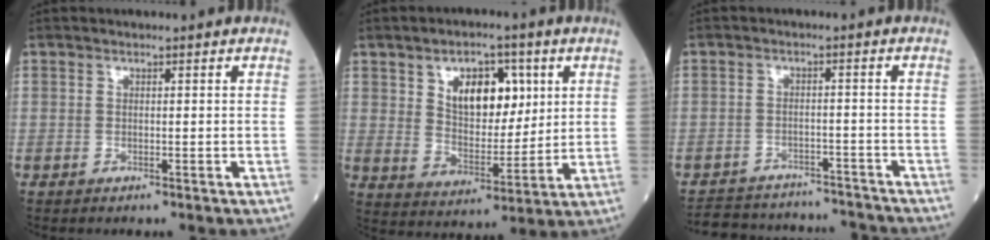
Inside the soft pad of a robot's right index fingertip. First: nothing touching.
{"total": 10.1, "force": [3.8, 5.4, 7.7], "torque": [-0.123, 0.010, 0.069]}
{"total": 13.7, "force": [-13.0, 3.5, 2.4], "torque": [-0.044, 0.019, -0.174]}